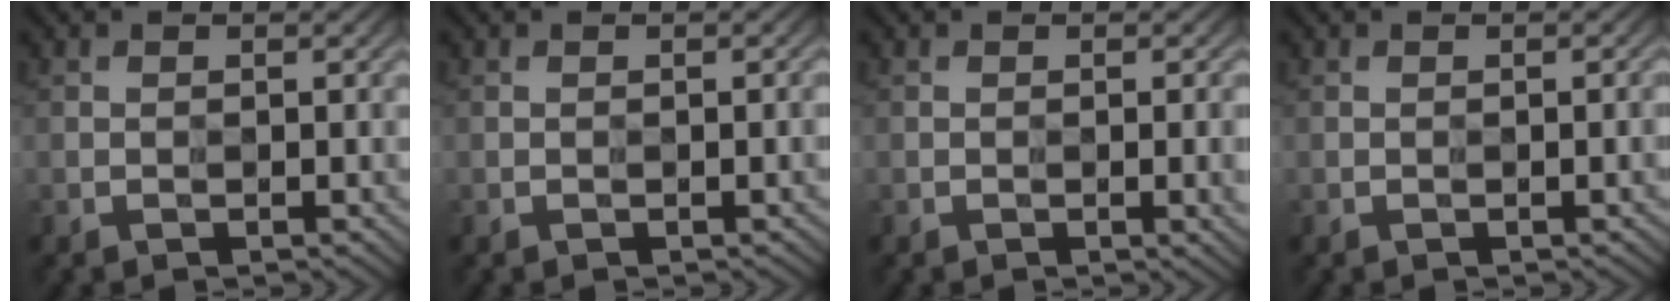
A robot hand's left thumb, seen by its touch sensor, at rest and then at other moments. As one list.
[{"total": 2.1, "force": [-1.1, 0.5, 1.8], "torque": [-0.020, 0.001, -0.015]}, {"total": 3.7, "force": [-1.5, 1.1, 3.2], "torque": [-0.042, -0.004, -0.012]}, {"total": 2.7, "force": [-1.3, 0.6, 2.2], "torque": [-0.026, 0.000, -0.017]}]